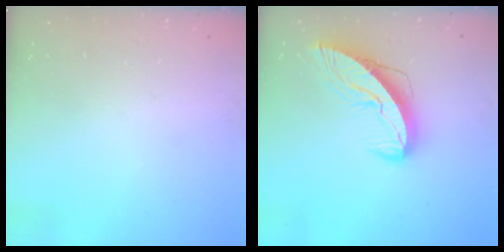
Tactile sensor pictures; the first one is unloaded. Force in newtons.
{"total": 10.1, "press": 10.0, "slide": 1.1}